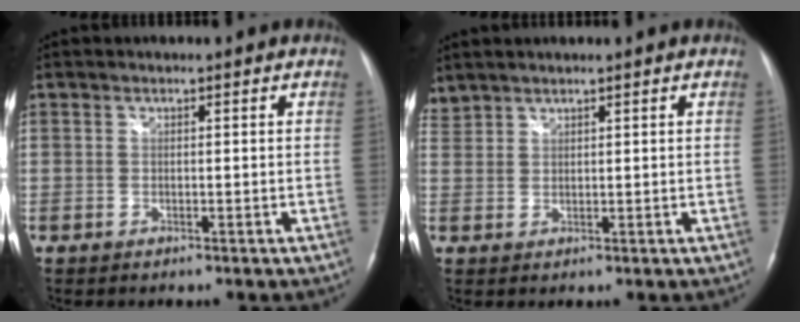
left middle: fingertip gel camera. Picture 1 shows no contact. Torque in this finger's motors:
{"motor_torque": [-0.08, -0.68, 0.17, 0.06]}